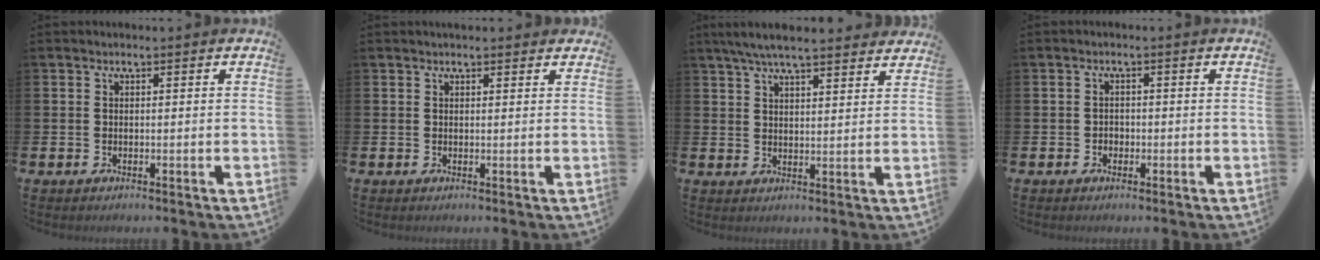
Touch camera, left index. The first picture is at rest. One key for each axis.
{"total": 1.0, "fx": 1.0, "fy": 0.3, "fz": 0.1, "tx": 0.010, "ty": -0.001, "tz": 0.015}
{"total": 6.3, "fx": 5.8, "fy": 0.9, "fz": 2.2, "tx": -0.052, "ty": -0.019, "tz": 0.105}
{"total": 1.2, "fx": -0.5, "fy": 1.0, "fz": 0.2, "tx": -0.003, "ty": 0.004, "tz": -0.013}